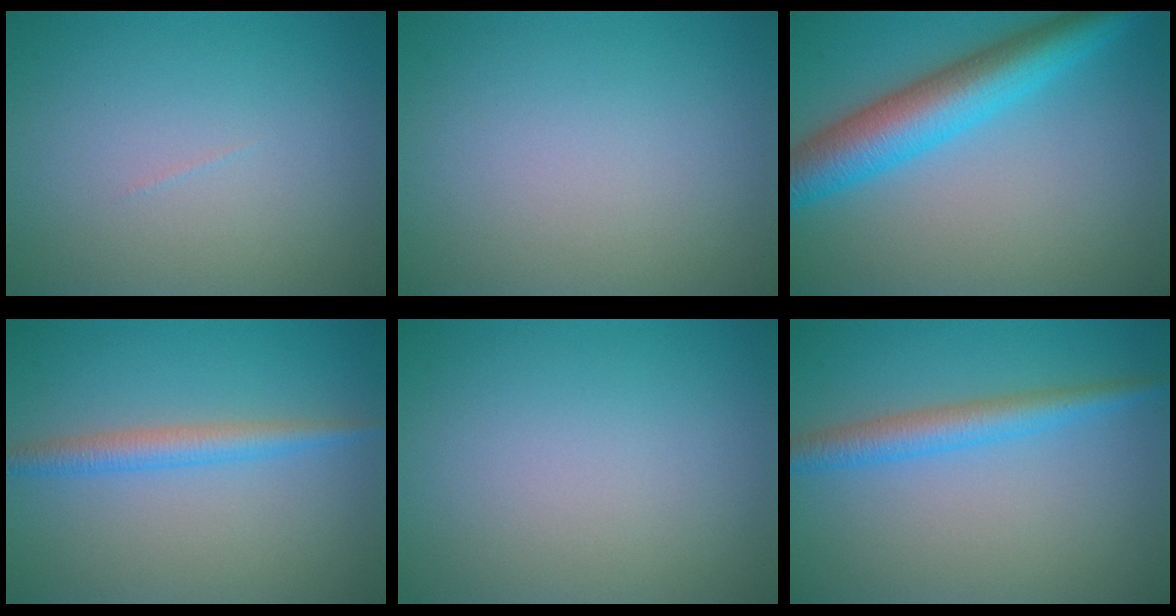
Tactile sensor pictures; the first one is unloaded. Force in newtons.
{"total": 0.0}
{"total": 7.7, "press": 7.7, "slide": 0.2}
{"total": 2.5, "press": 2.5, "slide": 0.1}
{"total": 0.0}
{"total": 3.2, "press": 3.2, "slide": 0.2}